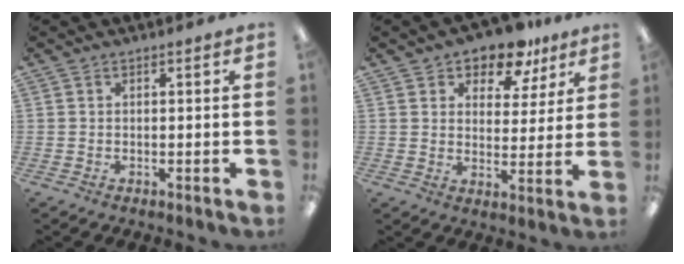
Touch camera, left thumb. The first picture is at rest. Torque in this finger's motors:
{"motor_torque": [0.18, 0.38, -0.08, 0.23, 0.06]}